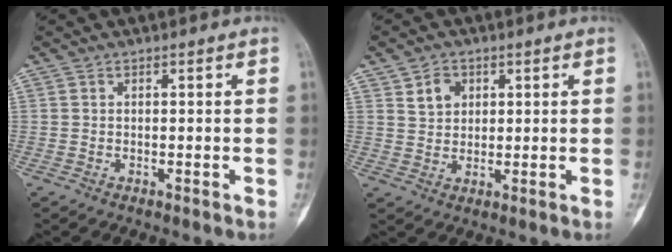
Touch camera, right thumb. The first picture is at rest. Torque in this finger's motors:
{"motor_torque": [-0.60, 0.57, -0.09, 0.25, -0.01]}